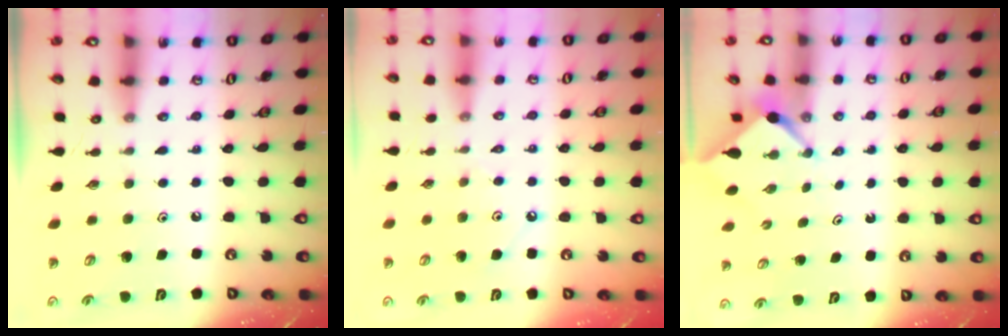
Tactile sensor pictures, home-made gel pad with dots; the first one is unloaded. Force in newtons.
{"total": 2.6, "press": 2.6, "slide": 0.4}
{"total": 2.7, "press": 2.6, "slide": 0.3}